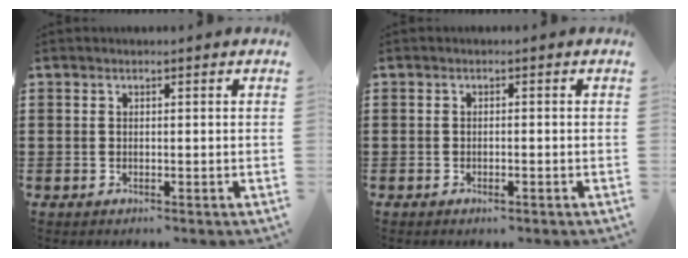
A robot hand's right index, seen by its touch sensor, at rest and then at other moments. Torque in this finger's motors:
{"motor_torque": [0.26, -0.10, 0.06, 0.00]}